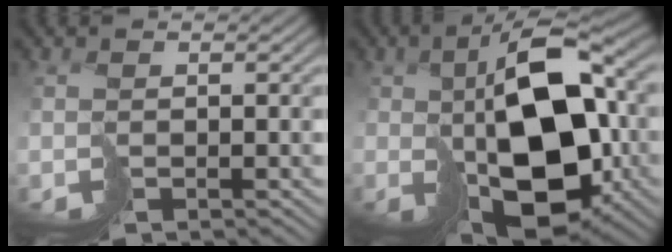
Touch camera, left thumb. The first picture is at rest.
{"total": 15.8, "force": [-0.5, 8.8, 13.1], "torque": [-0.213, -0.007, 0.005]}